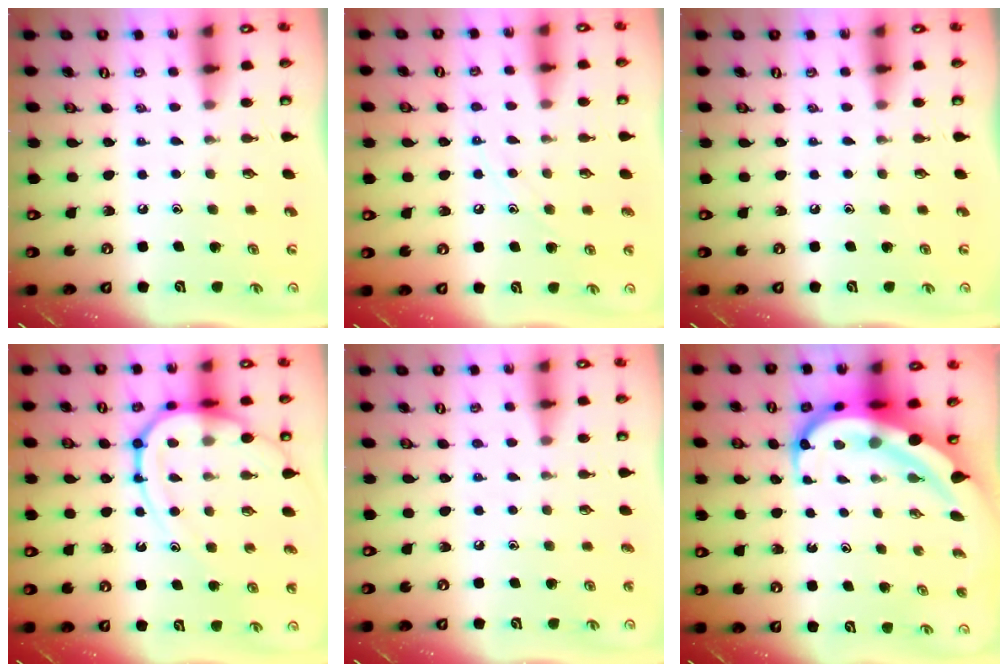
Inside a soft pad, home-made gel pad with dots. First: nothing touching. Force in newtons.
{"total": 7.5, "press": 7.5, "slide": 0.7}
{"total": 0.0}
{"total": 14.0, "press": 14.0, "slide": 1.4}
{"total": 3.8, "press": 3.7, "slide": 0.4}
{"total": 12.5, "press": 12.4, "slide": 1.3}